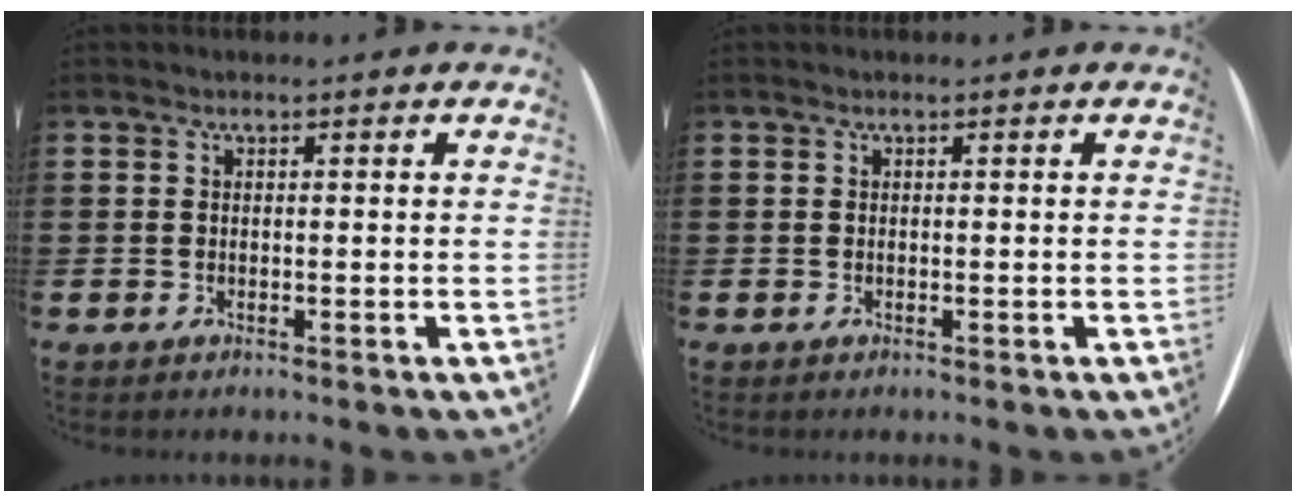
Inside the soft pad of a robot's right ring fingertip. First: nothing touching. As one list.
[{"total": 0.0}]